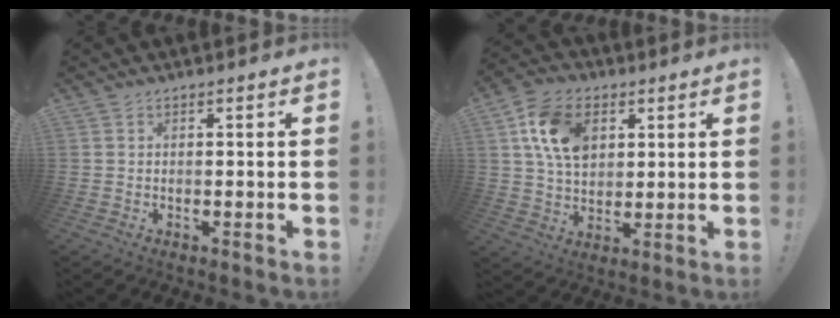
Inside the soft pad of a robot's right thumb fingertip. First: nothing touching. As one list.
[{"total": 14.8, "force": [5.1, 10.4, 9.2], "torque": [-0.151, -0.002, 0.101]}]